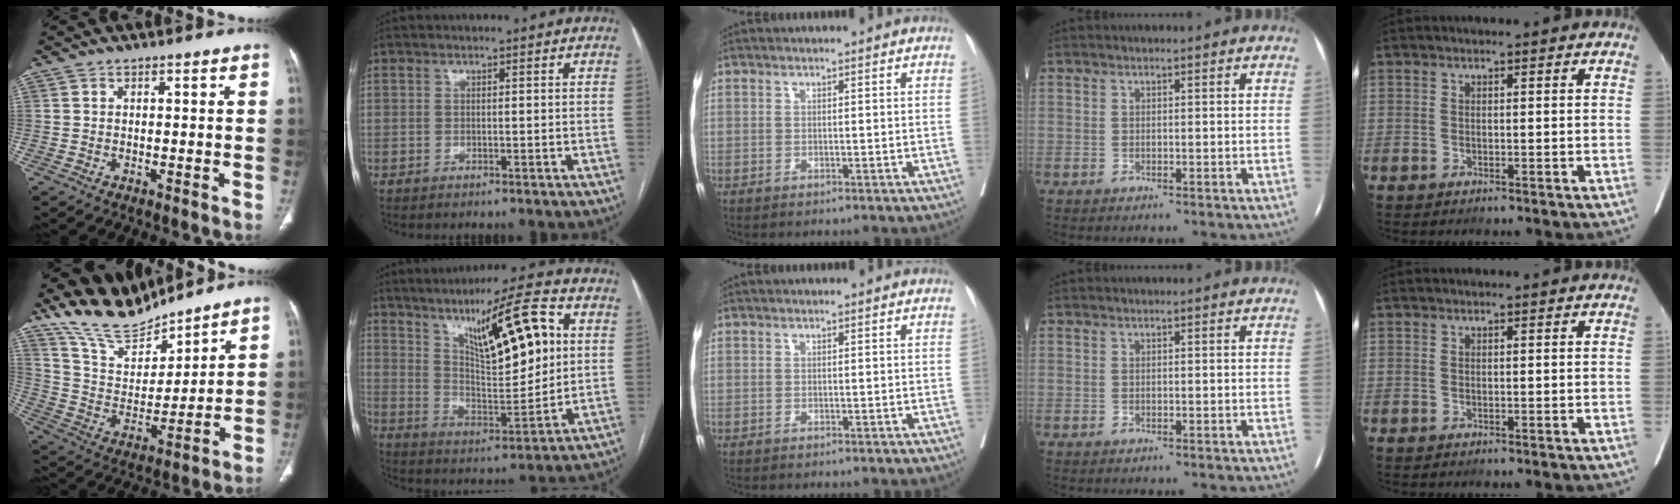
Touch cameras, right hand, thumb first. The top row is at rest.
{"thumb": {"total": 15.4, "force": [13.8, 4.8, 4.7], "torque": [-0.056, -0.082, 0.269]}, "index": {"total": 16.2, "force": [6.0, 3.6, 14.6], "torque": [-0.233, 0.010, 0.109]}}